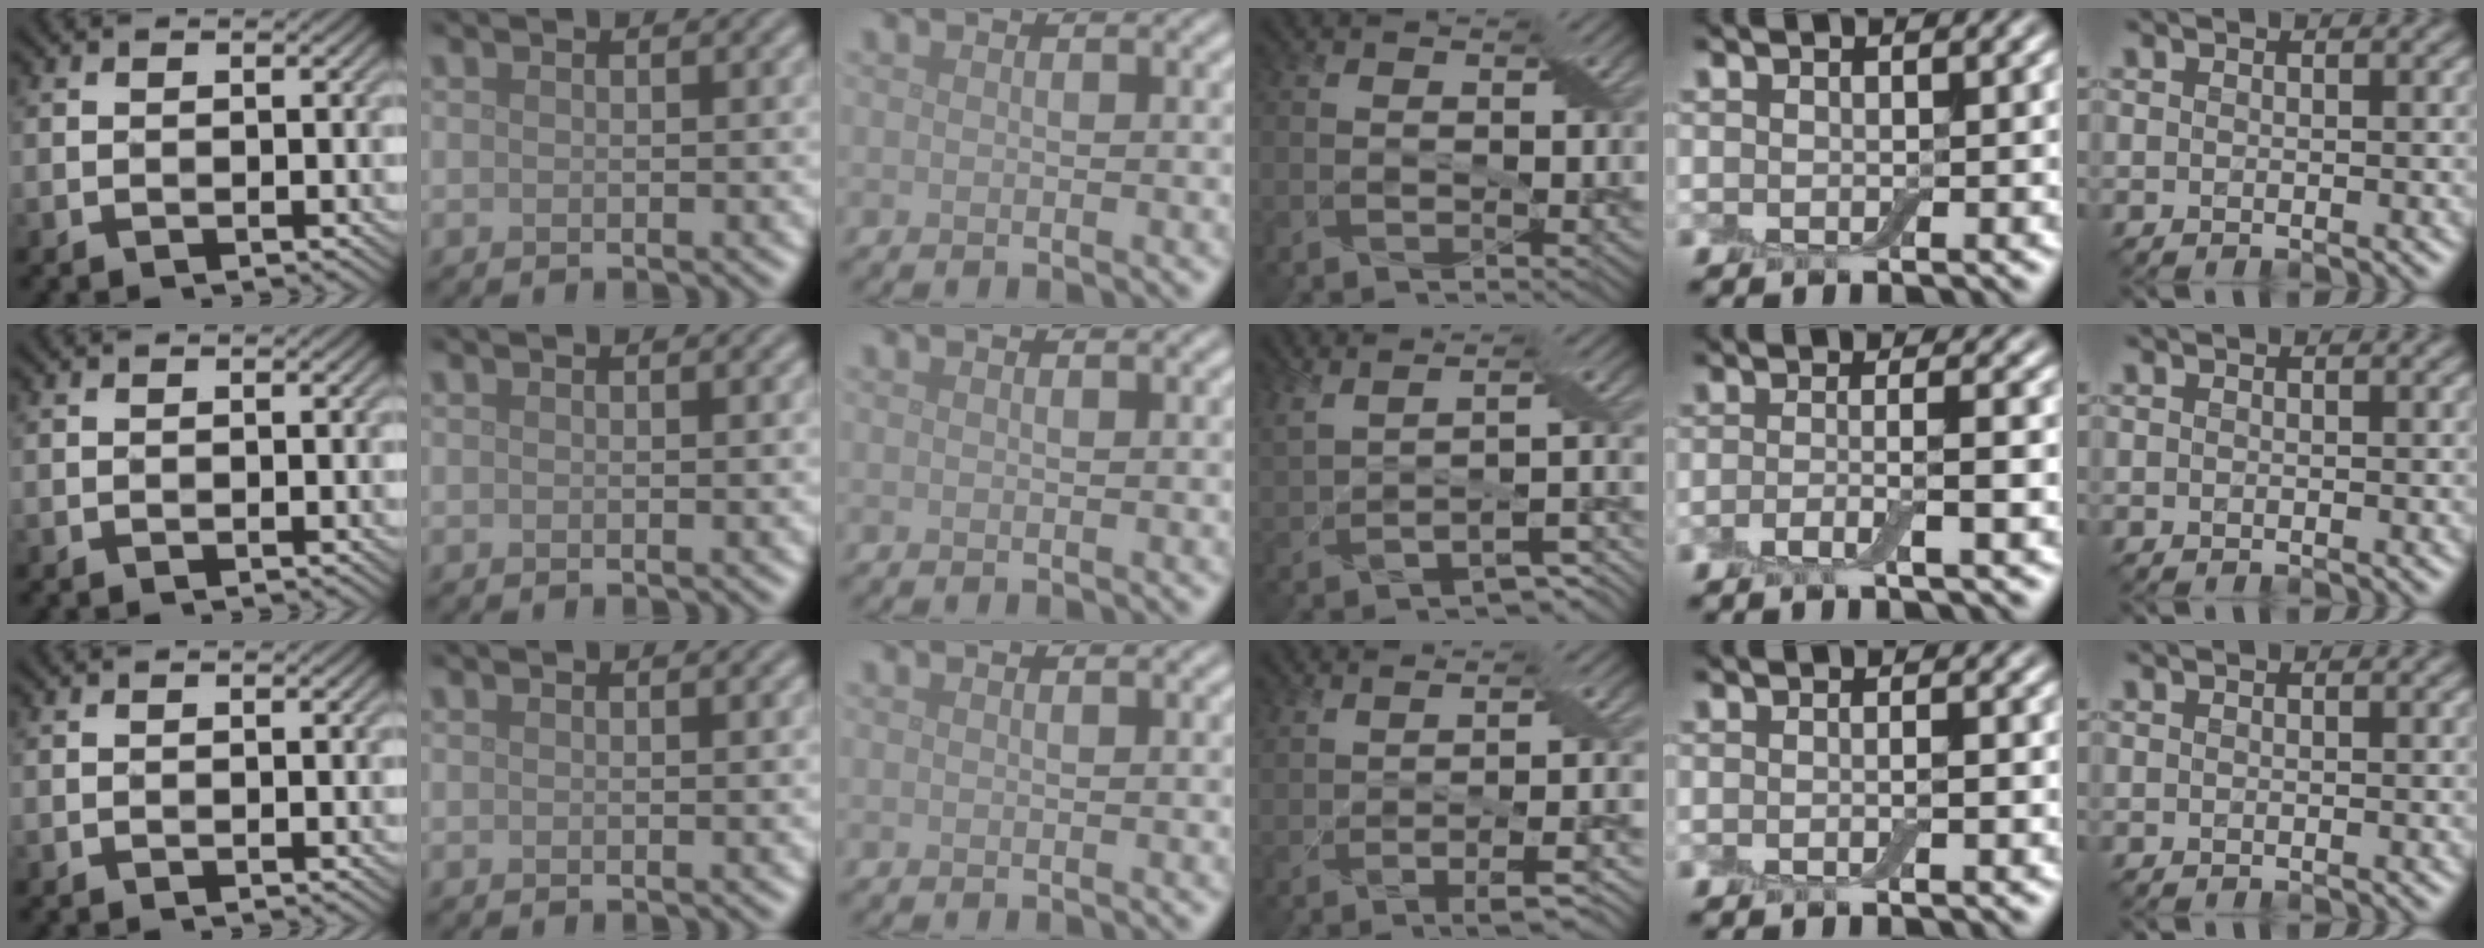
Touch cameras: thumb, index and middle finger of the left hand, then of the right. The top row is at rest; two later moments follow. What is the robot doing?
{"motion": "peel", "object": "adhesive wrap"}